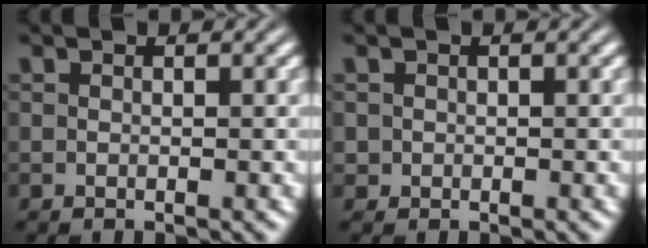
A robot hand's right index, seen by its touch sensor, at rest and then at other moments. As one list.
[{"total": 0.9, "force": [-0.2, 0.8, 0.2], "torque": [-0.008, -0.011, 0.002]}]